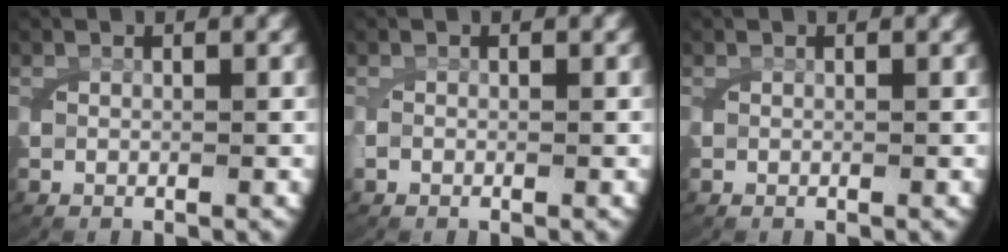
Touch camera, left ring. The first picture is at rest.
{"total": 0.5, "force": [-0.2, 0.4, 0.3], "torque": [-0.013, -0.004, -0.001]}
{"total": 0.0}